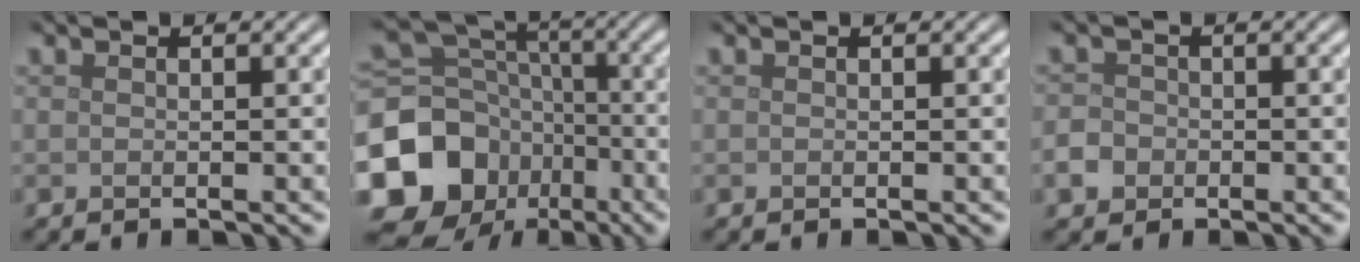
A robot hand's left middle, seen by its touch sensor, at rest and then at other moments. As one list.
[{"total": 15.9, "force": [-7.4, 13.0, 5.5], "torque": [-0.144, -0.023, -0.141]}, {"total": 0.0}, {"total": 1.9, "force": [-0.7, 1.6, 0.6], "torque": [-0.009, 0.000, -0.015]}]